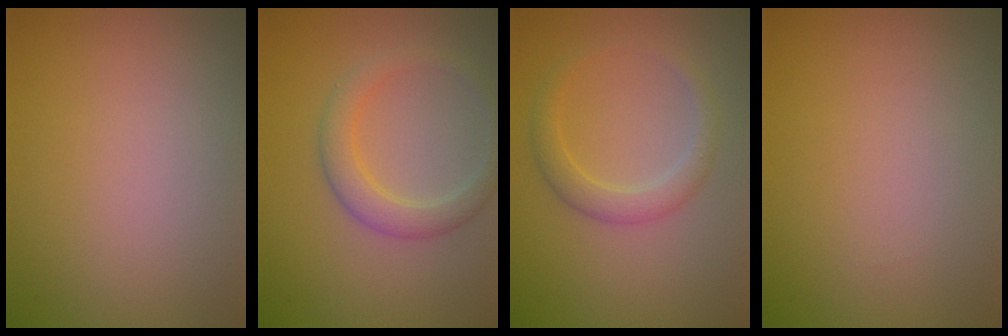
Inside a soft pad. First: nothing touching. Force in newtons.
{"total": 2.8, "press": 2.8, "slide": 0.1}
{"total": 2.4, "press": 2.3, "slide": 0.2}
{"total": 0.0}